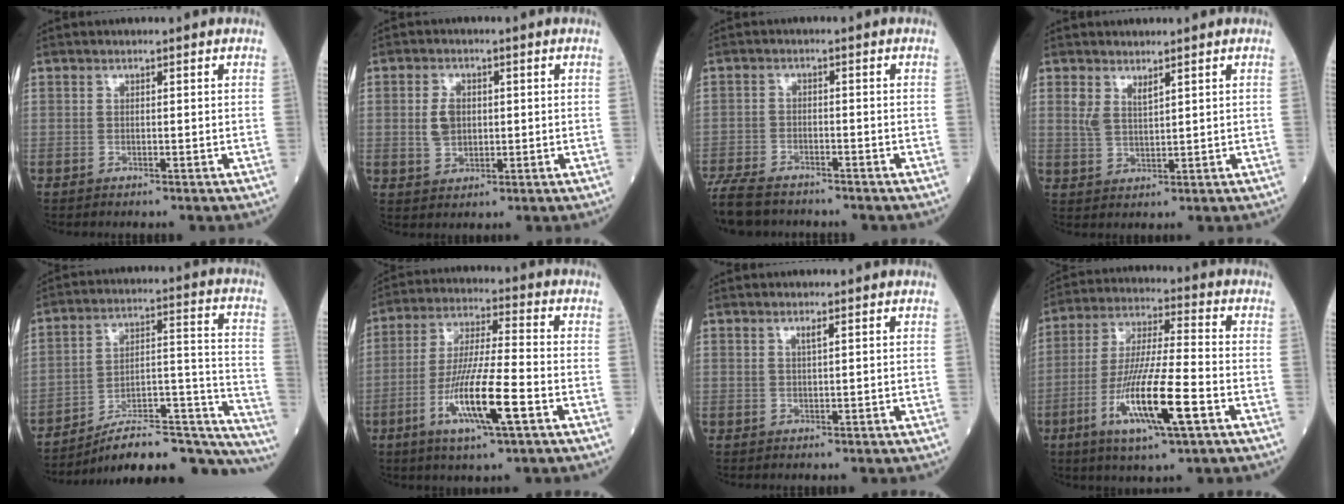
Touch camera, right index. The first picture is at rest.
{"total": 4.2, "force": [0.4, 2.9, 3.0], "torque": [-0.059, 0.006, 0.012]}
{"total": 8.8, "force": [-7.5, 2.8, 3.7], "torque": [-0.071, -0.018, -0.129]}
{"total": 3.0, "force": [2.0, 0.9, 2.0], "torque": [-0.050, -0.002, 0.047]}
{"total": 23.7, "force": [-21.3, 4.1, 9.6], "torque": [-0.064, 0.059, -0.302]}
{"total": 12.7, "force": [-4.6, 1.0, 11.8], "torque": [-0.229, -0.015, -0.084]}
{"total": 1.0, "force": [0.6, -0.1, 0.8], "torque": [-0.017, -0.003, 0.012]}
{"total": 14.8, "force": [-5.4, 1.3, 13.7], "torque": [-0.268, -0.020, -0.098]}